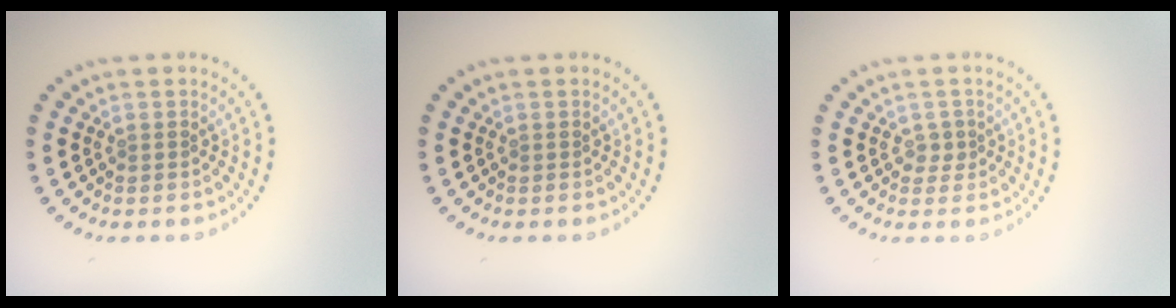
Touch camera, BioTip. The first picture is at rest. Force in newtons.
{"total": 0.0}
{"total": 1.2, "press": 1.0, "slide": 0.6}